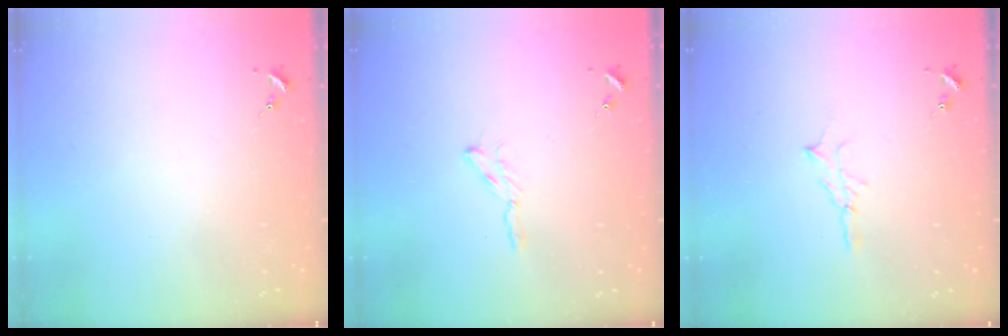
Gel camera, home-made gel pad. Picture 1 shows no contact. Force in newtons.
{"total": 2.9, "press": 2.9, "slide": 0.3}
{"total": 4.7, "press": 4.7, "slide": 0.5}